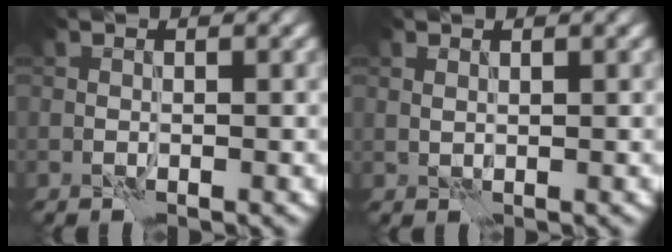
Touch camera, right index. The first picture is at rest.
{"total": 0.6, "force": [0.5, 0.1, -0.1], "torque": [-0.003, 0.000, 0.012]}